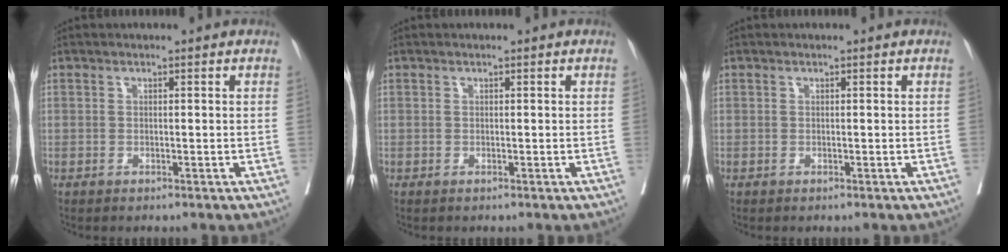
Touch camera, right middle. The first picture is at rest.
{"total": 0.0}
{"total": 0.0}